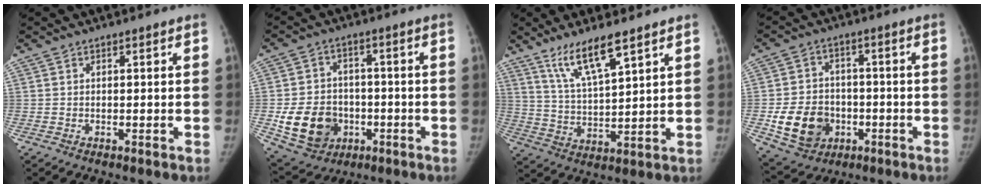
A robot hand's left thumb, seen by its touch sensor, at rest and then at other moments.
{"total": 13.5, "force": [-3.5, 11.1, 6.8], "torque": [-0.097, 0.012, -0.046]}
{"total": 10.0, "force": [6.8, 1.9, 7.0], "torque": [-0.131, -0.040, 0.140]}
{"total": 12.3, "force": [-3.5, 10.1, 6.3], "torque": [-0.085, 0.013, -0.048]}